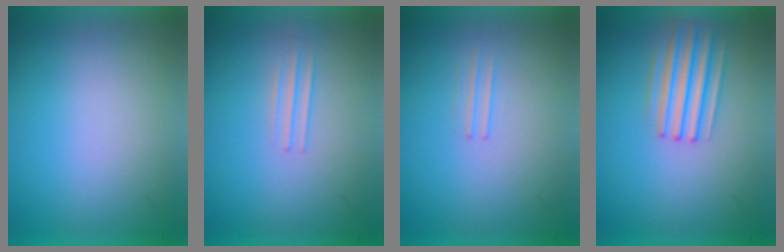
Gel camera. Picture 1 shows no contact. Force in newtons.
{"total": 1.4}
{"total": 1.1}
{"total": 3.6}